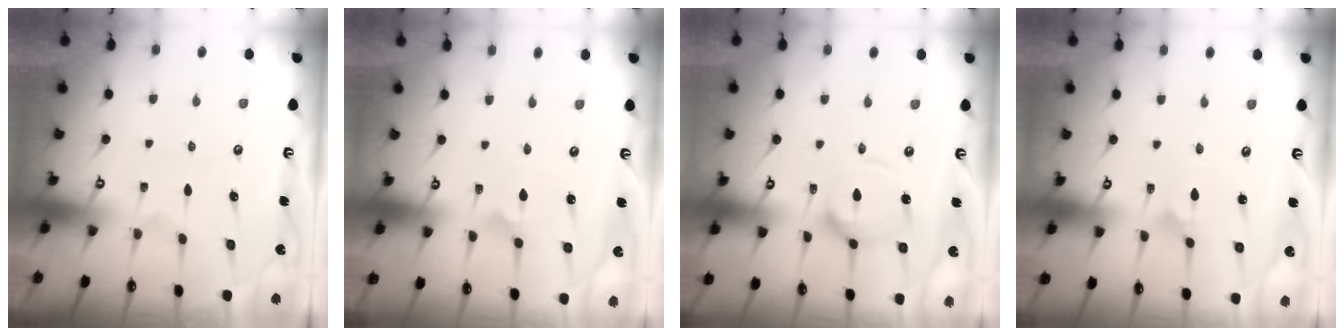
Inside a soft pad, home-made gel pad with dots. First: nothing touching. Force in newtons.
{"total": 2.3, "press": 2.3, "slide": 0.0}
{"total": 11.5, "press": 11.4, "slide": 1.1}
{"total": 2.5, "press": 2.5, "slide": 0.1}